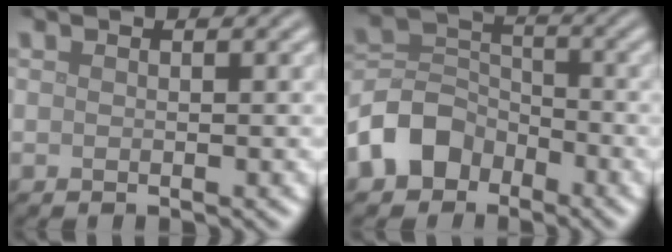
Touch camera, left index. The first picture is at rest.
{"total": 5.5, "force": [-3.2, 4.0, 1.9], "torque": [-0.030, 0.003, -0.077]}